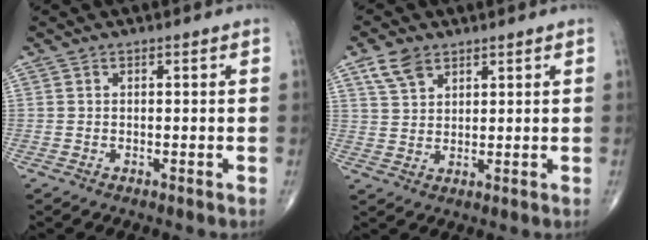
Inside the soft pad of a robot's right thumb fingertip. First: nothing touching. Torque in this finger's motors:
{"motor_torque": [-0.26, 0.36, 0.35, 0.25, 0.02]}